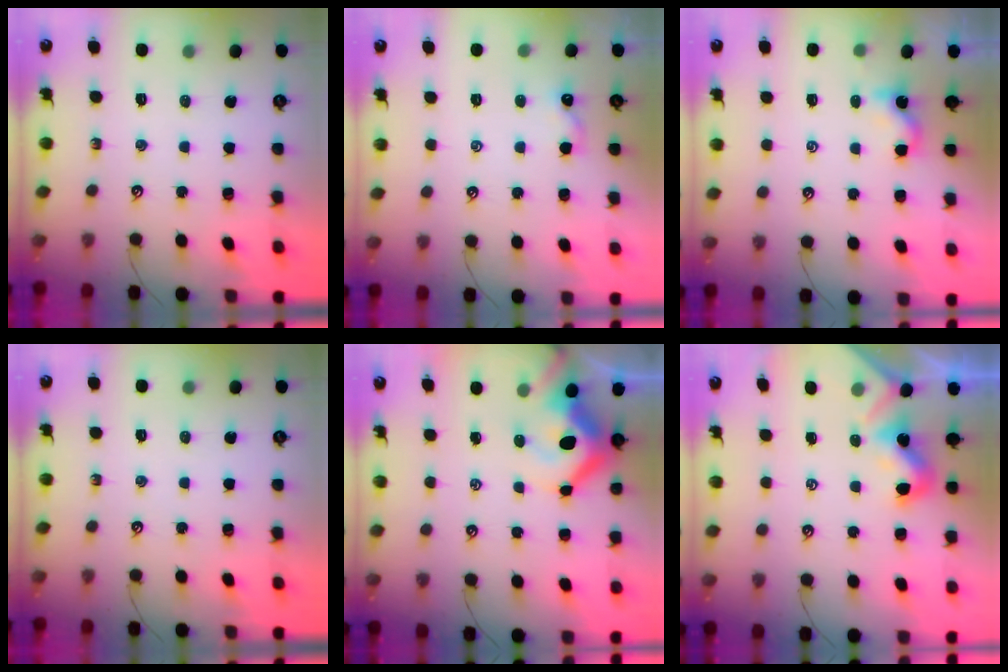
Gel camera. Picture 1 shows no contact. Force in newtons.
{"total": 3.3, "press": 3.3, "slide": 0.2}
{"total": 0.0}
{"total": 0.0}
{"total": 11.2, "press": 11.1, "slide": 1.8}
{"total": 1.8, "press": 1.8, "slide": 0.1}